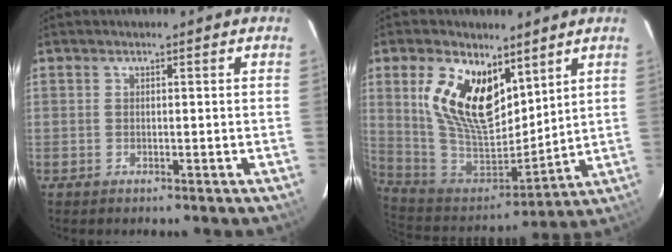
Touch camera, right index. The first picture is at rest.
{"total": 17.9, "force": [8.6, 9.8, 12.2], "torque": [-0.248, 0.008, 0.180]}